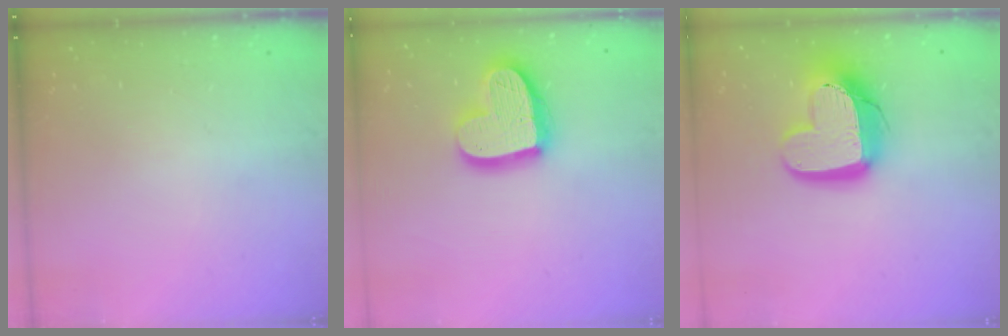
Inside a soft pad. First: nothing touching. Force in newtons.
{"total": 18.0, "press": 17.9, "slide": 1.3}
{"total": 16.6, "press": 16.6, "slide": 1.3}